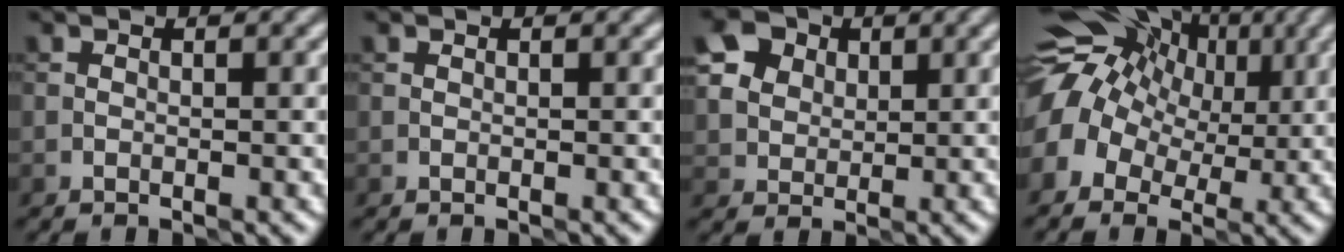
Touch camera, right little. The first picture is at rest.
{"total": 0.0}
{"total": 6.2, "force": [2.9, 4.9, 2.5], "torque": [-0.067, 0.023, 0.051]}
{"total": 13.2, "force": [3.2, 9.8, 8.3], "torque": [-0.150, 0.026, 0.037]}